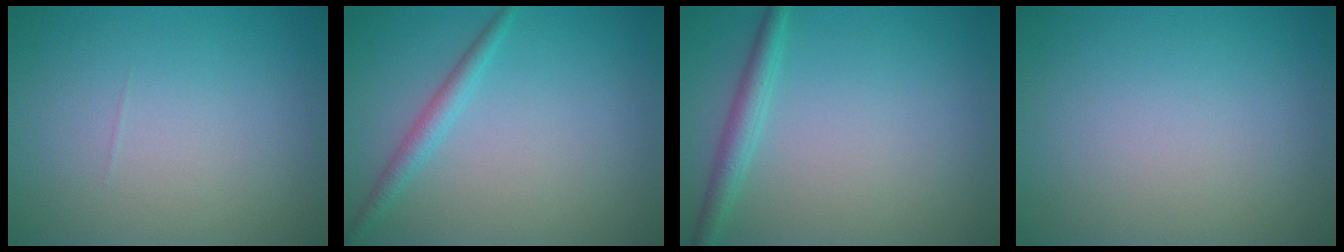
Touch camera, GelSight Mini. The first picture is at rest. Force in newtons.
{"total": 1.8, "press": 1.8, "slide": 0.1}
{"total": 2.2, "press": 2.2, "slide": 0.1}
{"total": 0.0}